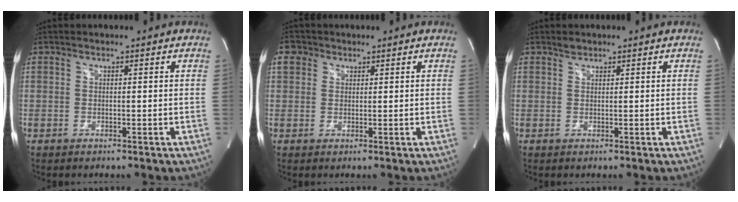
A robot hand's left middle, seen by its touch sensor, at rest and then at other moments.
{"total": 2.6, "force": [1.3, 2.1, 0.5], "torque": [-0.005, 0.010, 0.020]}
{"total": 0.8, "force": [0.8, 0.3, 0.1], "torque": [-0.003, -0.001, 0.013]}